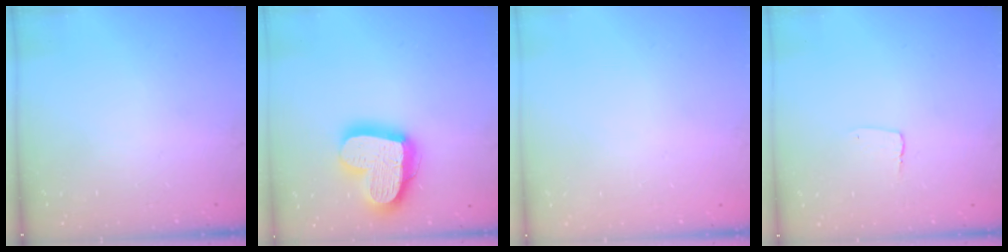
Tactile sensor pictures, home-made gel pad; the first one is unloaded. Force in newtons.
{"total": 20.5, "press": 20.4, "slide": 1.8}
{"total": 0.0}
{"total": 2.7, "press": 2.7, "slide": 0.2}